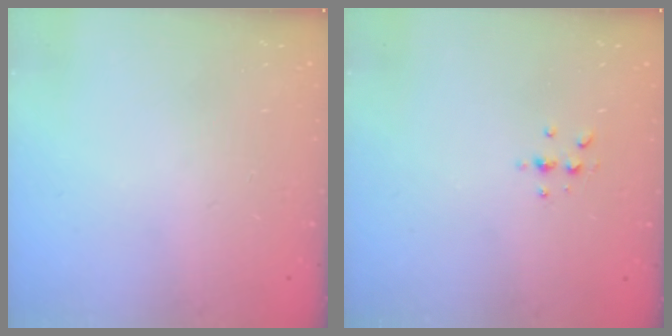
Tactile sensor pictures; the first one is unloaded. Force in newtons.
{"total": 3.3, "press": 3.2, "slide": 0.4}